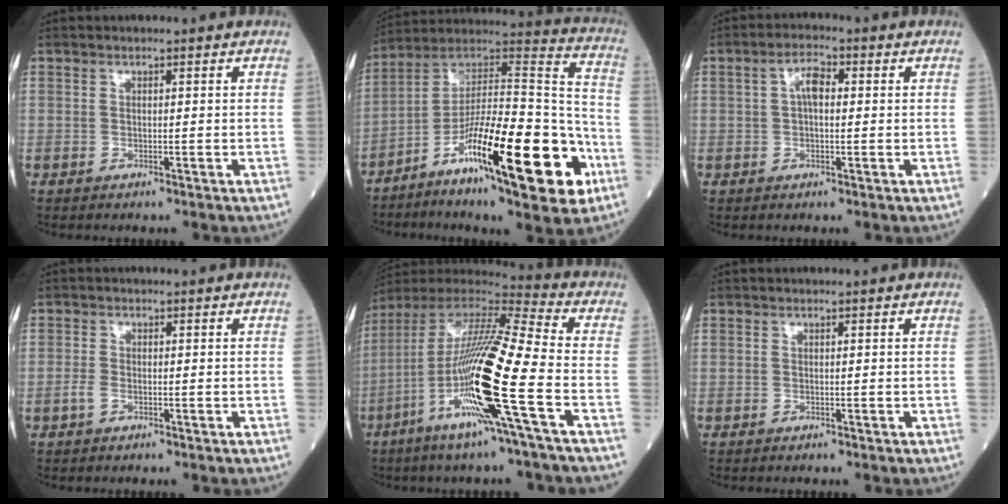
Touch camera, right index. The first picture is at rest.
{"total": 25.2, "force": [-10.6, 4.1, 22.5], "torque": [-0.329, 0.001, -0.168]}
{"total": 3.6, "force": [0.6, 1.5, 3.3], "torque": [-0.062, 0.016, 0.008]}
{"total": 1.5, "force": [-0.6, 0.8, 1.1], "torque": [-0.029, 0.001, -0.012]}
{"total": 20.7, "force": [-6.6, -0.2, 19.6], "torque": [-0.404, -0.029, -0.138]}
{"total": 0.0}